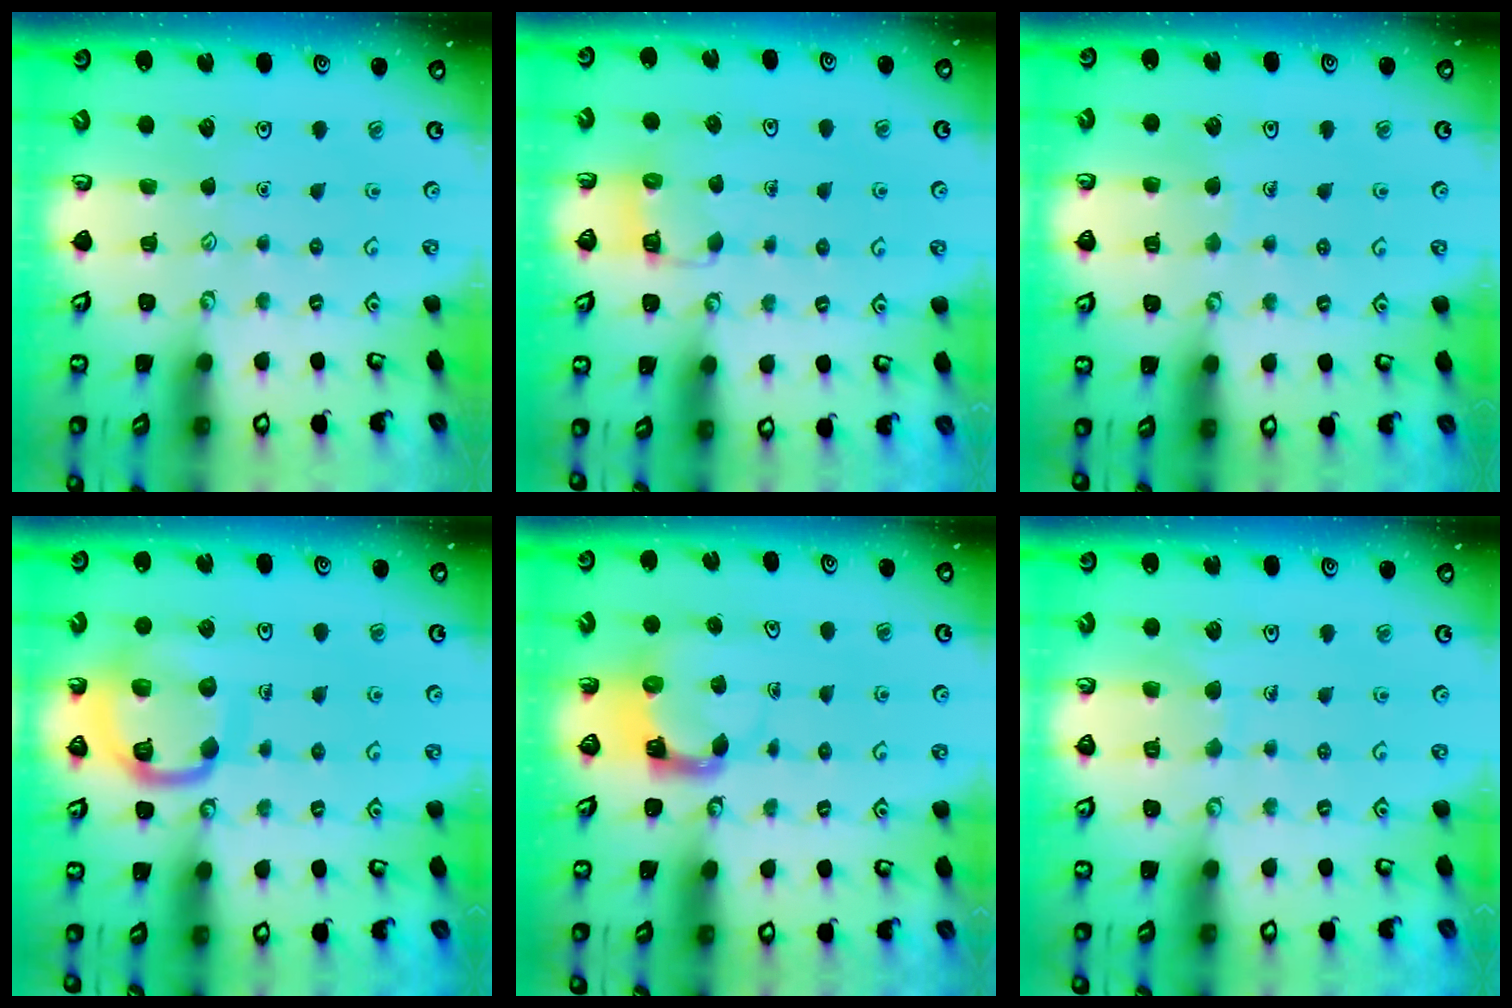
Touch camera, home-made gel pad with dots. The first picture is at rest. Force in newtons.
{"total": 2.8, "press": 2.8, "slide": 0.2}
{"total": 4.3, "press": 4.3, "slide": 0.4}
{"total": 14.1, "press": 14.0, "slide": 1.4}
{"total": 3.9, "press": 3.8, "slide": 0.7}
{"total": 6.6, "press": 6.6, "slide": 0.5}